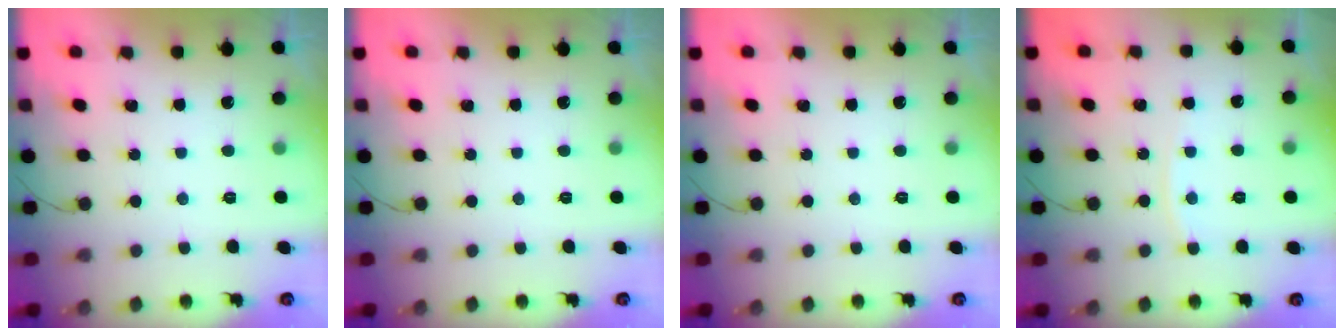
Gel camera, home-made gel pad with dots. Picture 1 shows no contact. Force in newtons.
{"total": 0.0}
{"total": 0.0}
{"total": 6.3, "press": 6.3, "slide": 0.7}